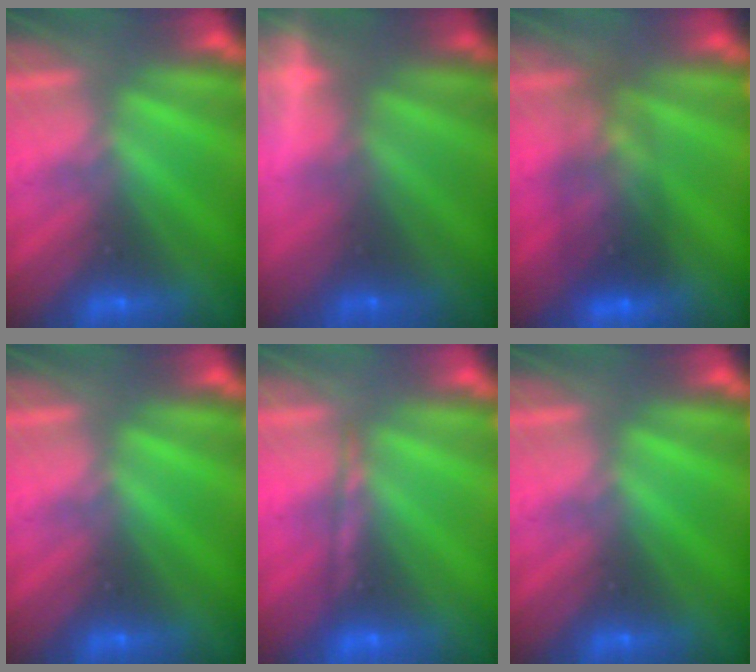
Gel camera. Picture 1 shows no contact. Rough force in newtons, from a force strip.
{"total": 7.6}
{"total": 7.3}
{"total": 0.0}
{"total": 1.5}
{"total": 0.0}